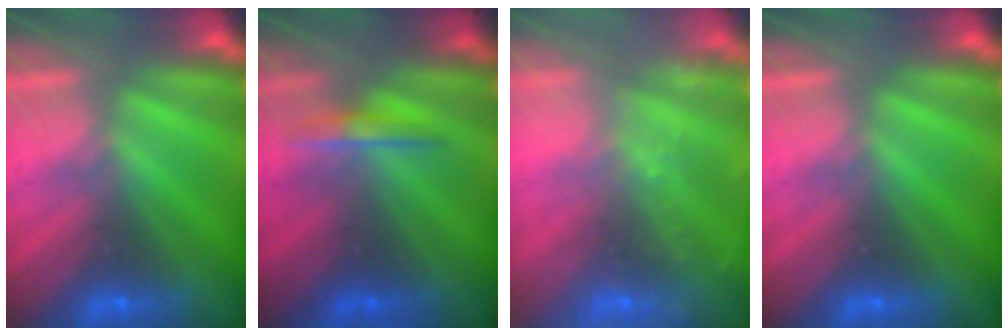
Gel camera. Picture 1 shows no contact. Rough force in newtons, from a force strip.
{"total": 1.7}
{"total": 9.6}
{"total": 0.0}